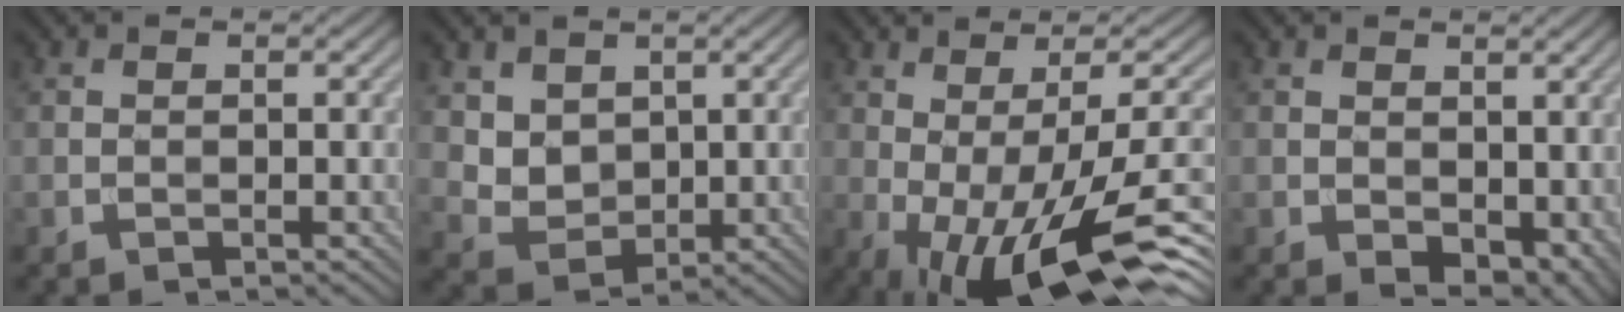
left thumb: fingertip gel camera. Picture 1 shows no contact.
{"total": 4.7, "force": [2.2, 3.6, 2.0], "torque": [-0.066, -0.021, 0.047]}
{"total": 15.3, "force": [-3.5, 4.9, 14.1], "torque": [-0.196, -0.007, -0.032]}
{"total": 4.7, "force": [0.3, 3.1, 3.6], "torque": [-0.063, -0.021, 0.014]}